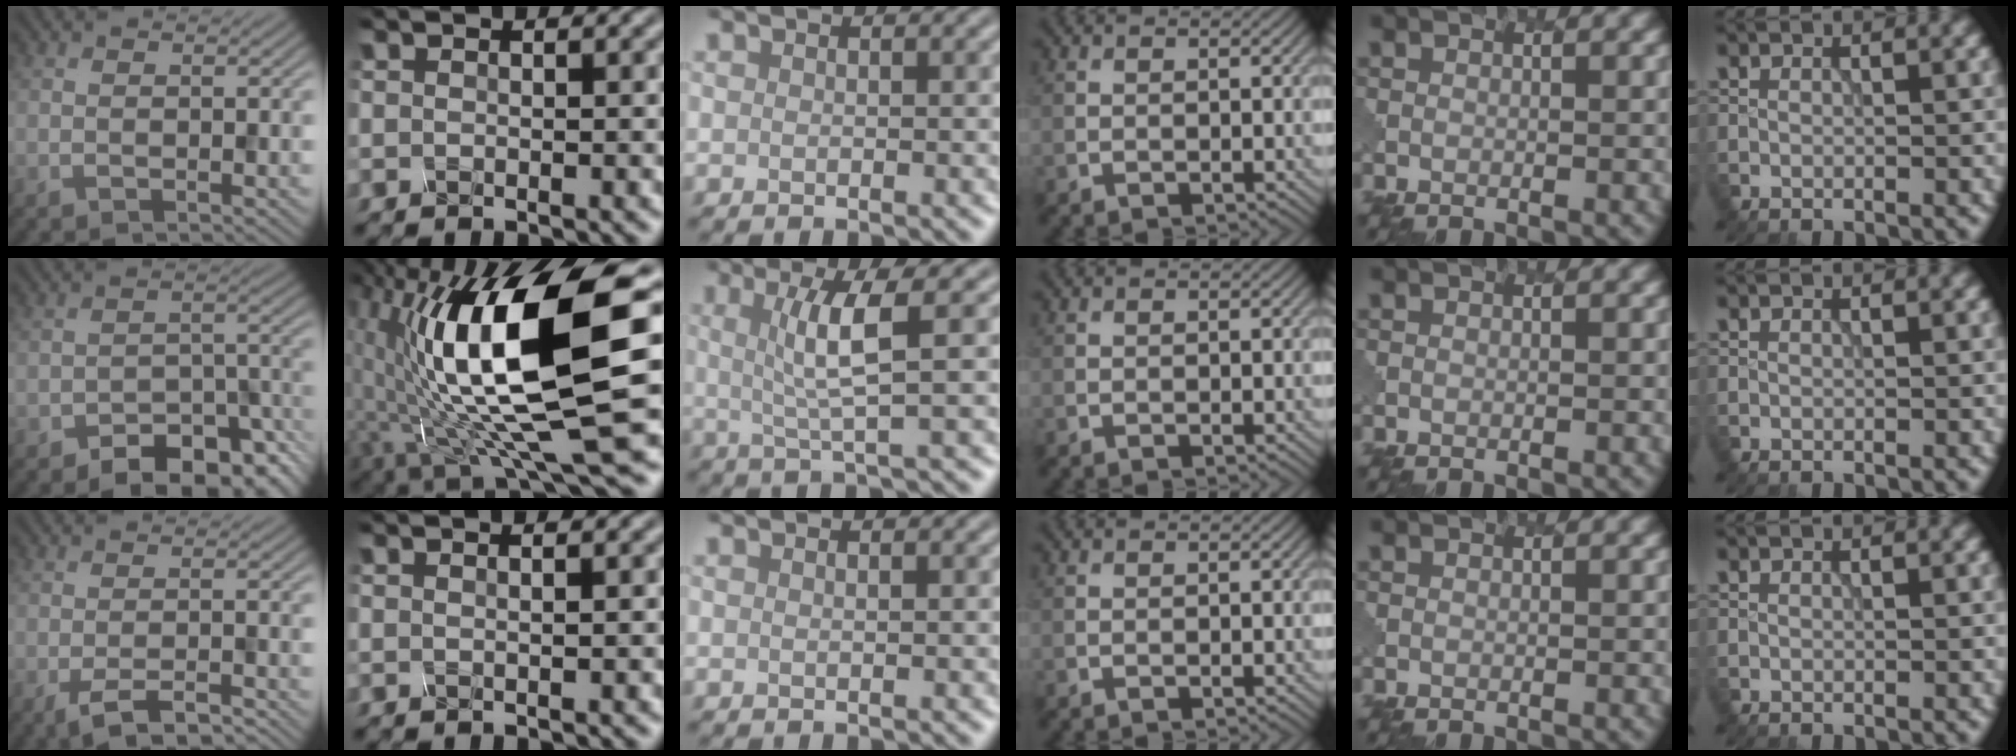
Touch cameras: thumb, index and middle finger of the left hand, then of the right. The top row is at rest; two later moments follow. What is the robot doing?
{"motion": "shake", "object": "salt shaker"}